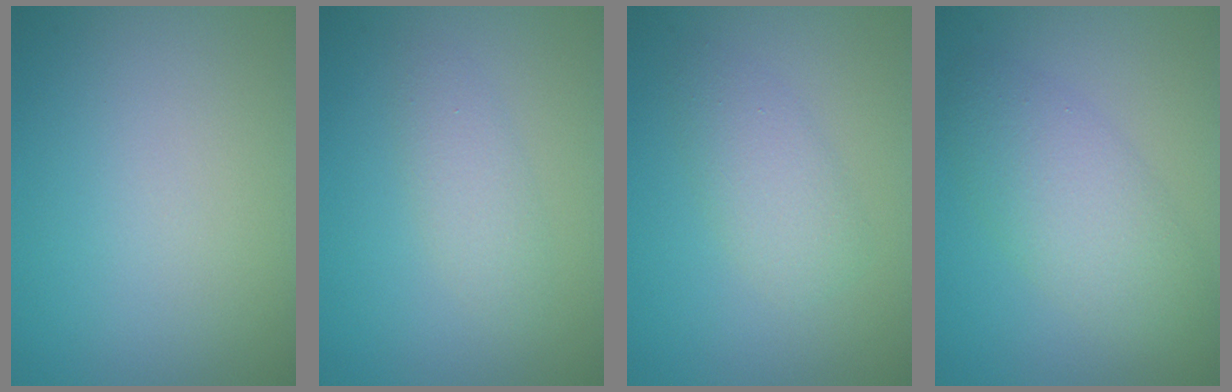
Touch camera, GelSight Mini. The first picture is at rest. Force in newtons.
{"total": 1.9, "press": 1.9, "slide": 0.1}
{"total": 2.7, "press": 2.7, "slide": 0.1}
{"total": 4.6, "press": 4.6, "slide": 0.2}